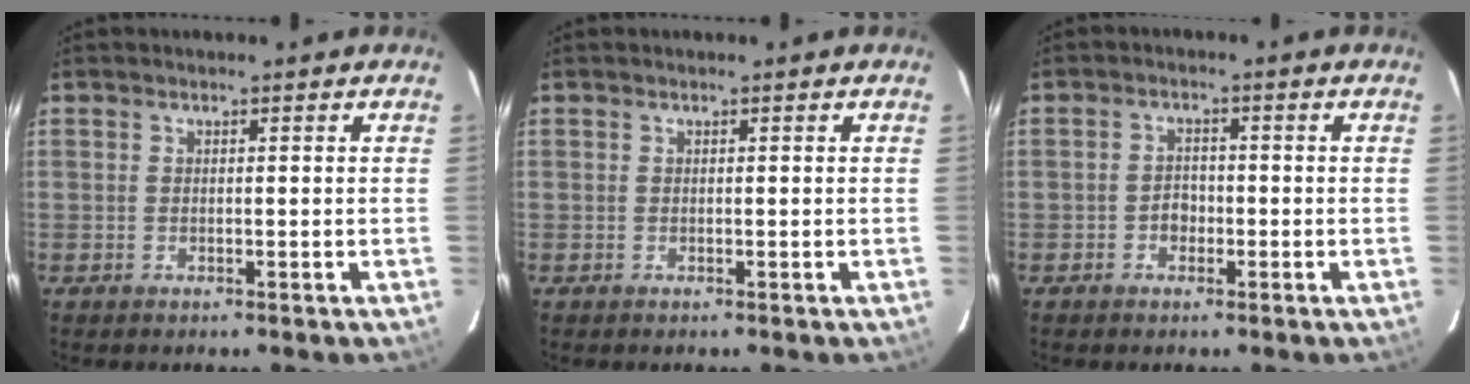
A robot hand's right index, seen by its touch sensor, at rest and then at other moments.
{"total": 0.0}
{"total": 2.4, "force": [-1.0, 1.9, 1.0], "torque": [-0.018, 0.008, -0.016]}